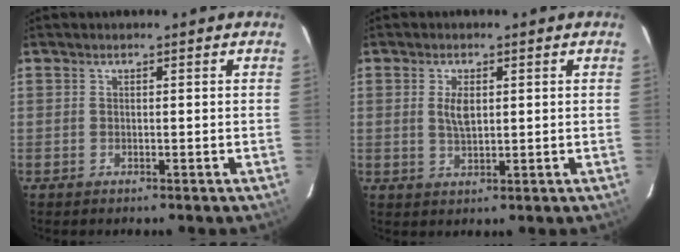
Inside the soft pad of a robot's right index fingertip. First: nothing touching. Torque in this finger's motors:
{"motor_torque": [0.03, 0.01, 0.08, 0.05]}